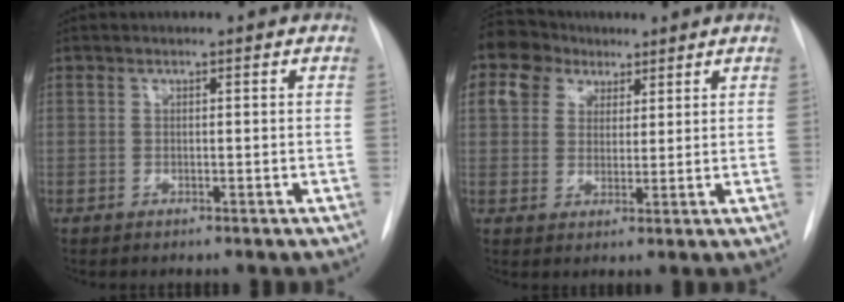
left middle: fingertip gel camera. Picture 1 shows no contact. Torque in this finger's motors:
{"motor_torque": [1.44, -0.70, 1.05, 0.21]}